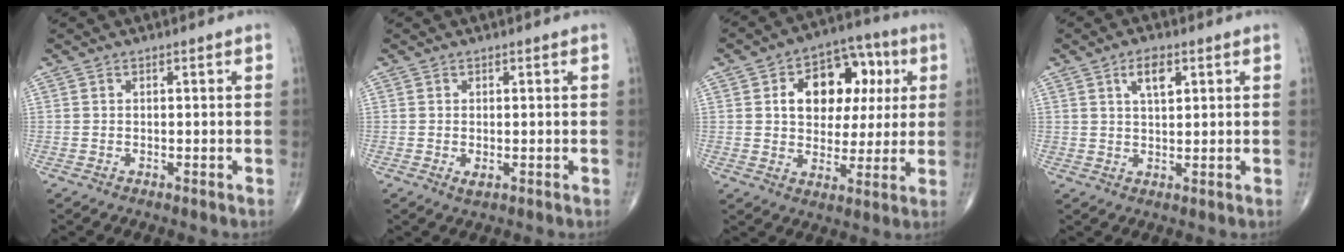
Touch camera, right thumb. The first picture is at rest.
{"total": 1.1, "force": [-0.2, 0.6, 1.0], "torque": [-0.015, -0.005, -0.002]}
{"total": 15.4, "force": [3.8, 10.5, 10.5], "torque": [-0.103, 0.014, 0.055]}
{"total": 4.7, "force": [2.1, 2.3, 3.5], "torque": [-0.054, -0.007, 0.036]}